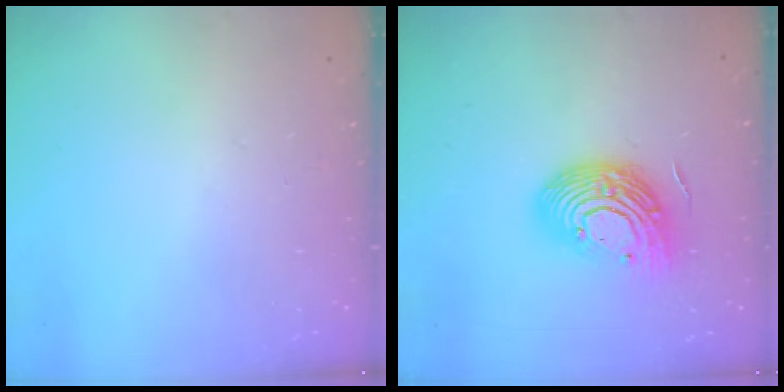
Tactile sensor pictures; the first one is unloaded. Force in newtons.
{"total": 16.1, "press": 16.0, "slide": 1.3}